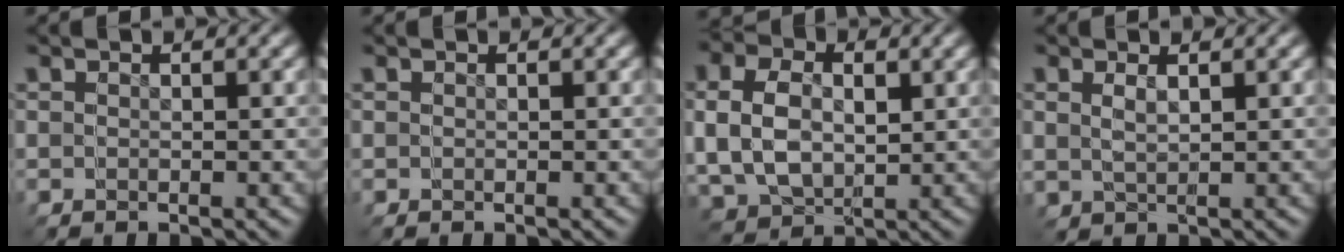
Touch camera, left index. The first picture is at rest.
{"total": 0.0}
{"total": 4.4, "force": [-0.2, 4.4, 0.2], "torque": [-0.022, -0.017, 0.003]}
{"total": 0.7, "force": [0.2, -0.1, 0.7], "torque": [0.001, 0.001, 0.007]}